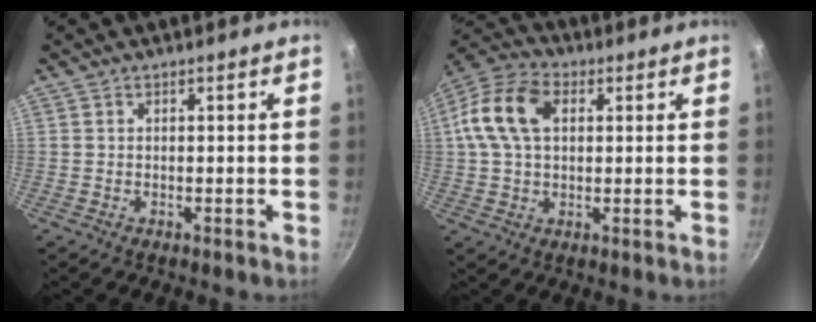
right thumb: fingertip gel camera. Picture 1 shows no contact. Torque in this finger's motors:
{"motor_torque": [-0.64, 0.93, 0.06, -0.02, 0.18]}